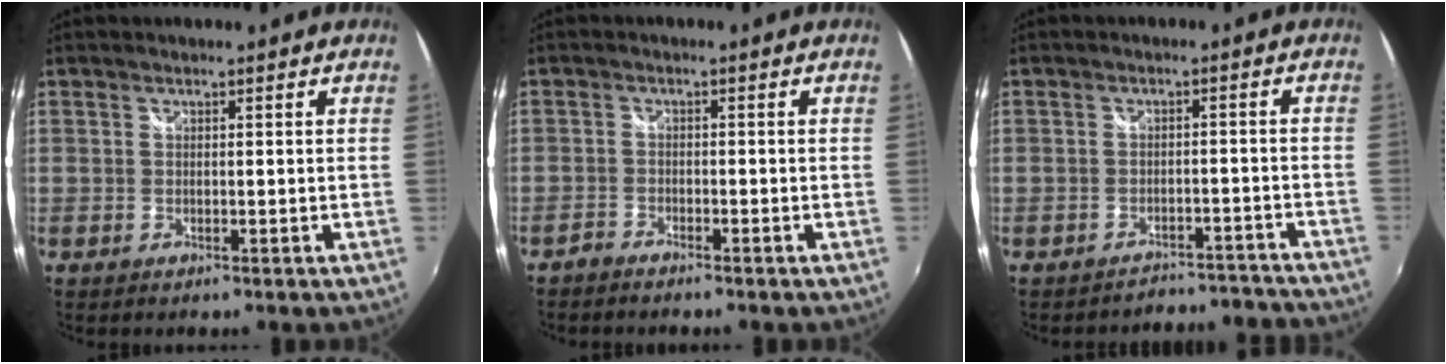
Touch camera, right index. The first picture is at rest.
{"total": 1.9, "force": [-1.9, 0.1, 0.2], "torque": [-0.018, -0.003, -0.039]}
{"total": 10.1, "force": [-9.7, 2.5, 0.9], "torque": [-0.013, 0.023, -0.112]}